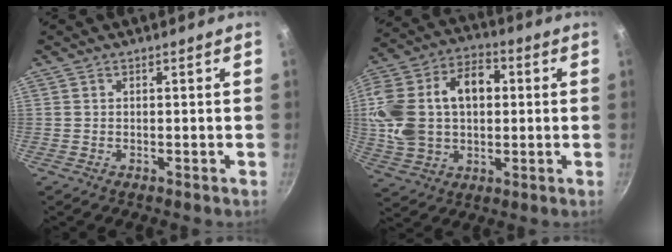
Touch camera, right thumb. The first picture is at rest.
{"total": 19.3, "force": [2.1, 13.4, 13.8], "torque": [-0.249, 0.034, 0.035]}